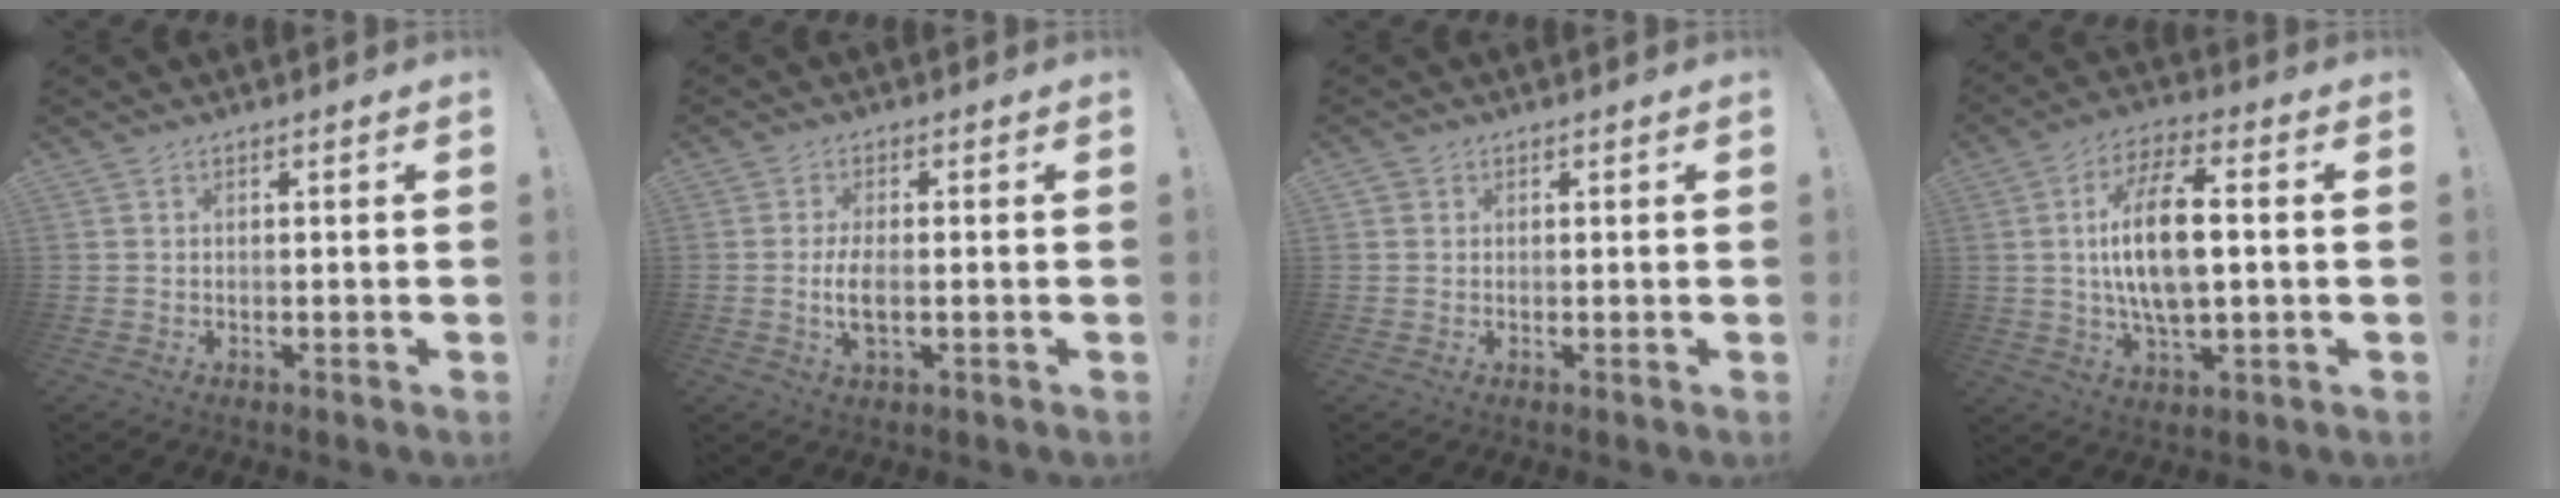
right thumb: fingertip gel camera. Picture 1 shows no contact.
{"total": 5.6, "force": [-0.9, 2.0, 5.1], "torque": [-0.114, -0.009, -0.018]}
{"total": 1.2, "force": [0.5, 1.1, 0.2], "torque": [-0.005, 0.003, 0.010]}
{"total": 15.6, "force": [0.9, 6.7, 14.1], "torque": [-0.254, 0.001, 0.006]}